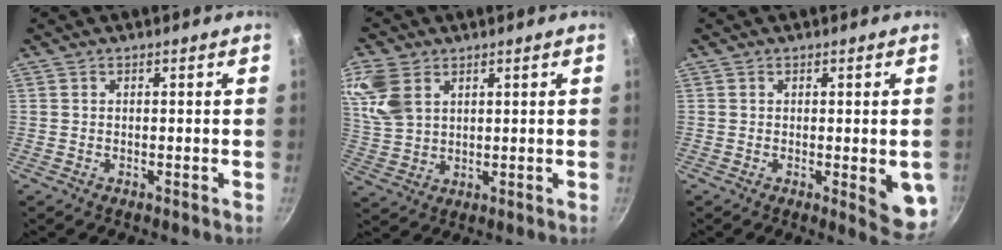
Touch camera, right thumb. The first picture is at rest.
{"total": 9.5, "force": [4.0, 6.3, 5.8], "torque": [-0.114, -0.010, 0.086]}
{"total": 6.8, "force": [-0.8, 2.3, 6.3], "torque": [-0.059, -0.007, -0.007]}